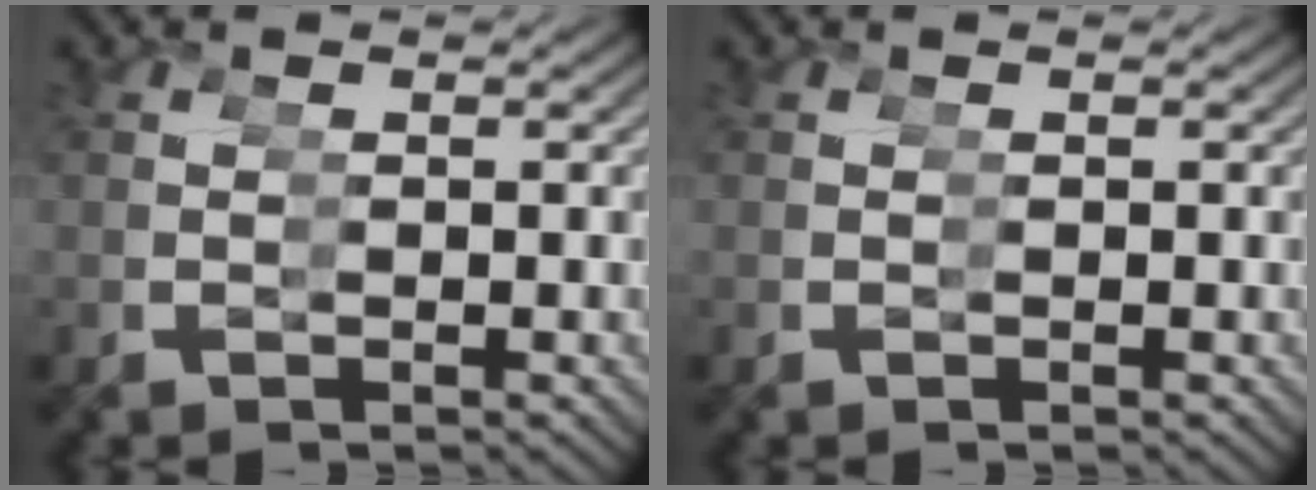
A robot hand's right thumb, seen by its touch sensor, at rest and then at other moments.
{"total": 0.0}